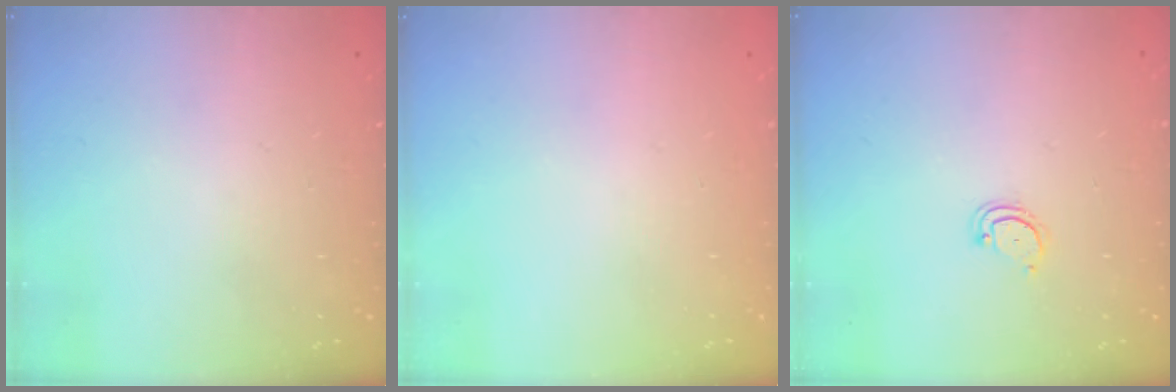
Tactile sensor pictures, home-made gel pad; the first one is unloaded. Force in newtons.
{"total": 0.0}
{"total": 2.3, "press": 2.3, "slide": 0.2}